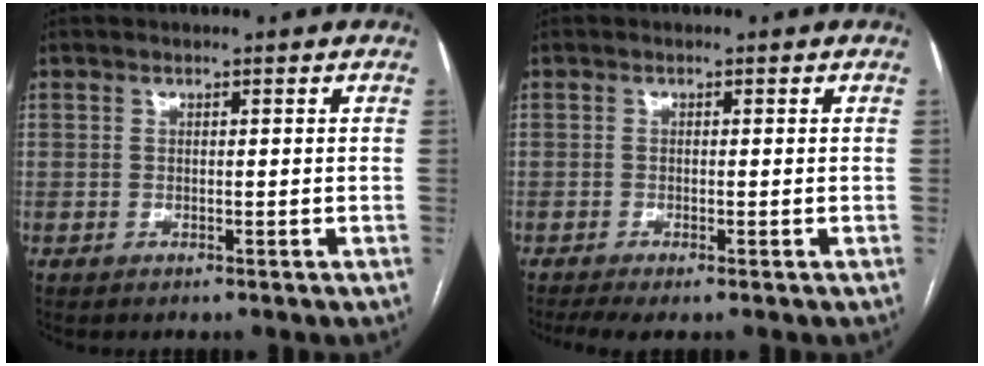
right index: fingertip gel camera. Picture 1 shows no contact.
{"total": 2.6, "force": [-1.7, 0.5, 1.9], "torque": [-0.038, -0.007, -0.031]}